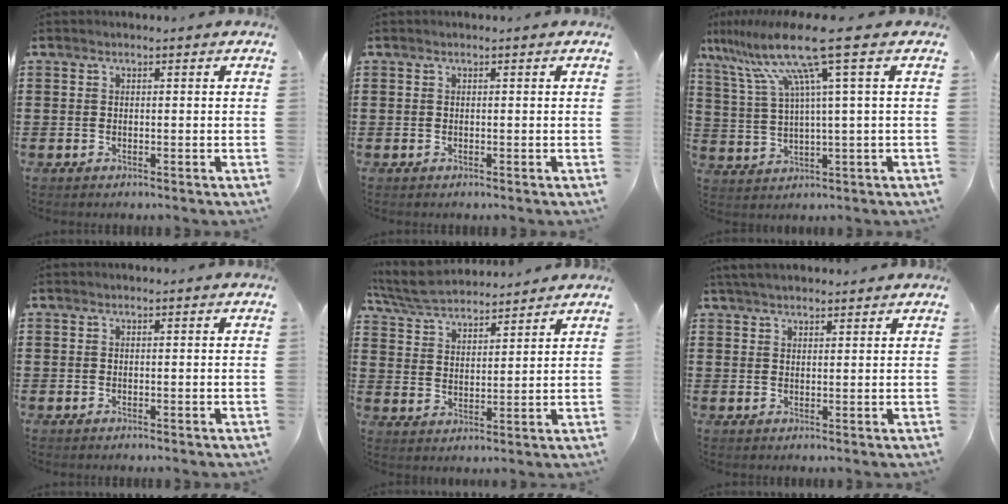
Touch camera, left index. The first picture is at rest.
{"total": 0.0}
{"total": 11.9, "force": [6.1, 0.0, 10.2], "torque": [-0.236, -0.027, 0.087]}
{"total": 0.0}
{"total": 6.3, "force": [5.9, 1.1, 1.8], "torque": [-0.059, -0.021, 0.107]}
{"total": 3.1, "force": [2.9, 0.5, 0.9], "torque": [-0.026, 0.001, 0.055]}